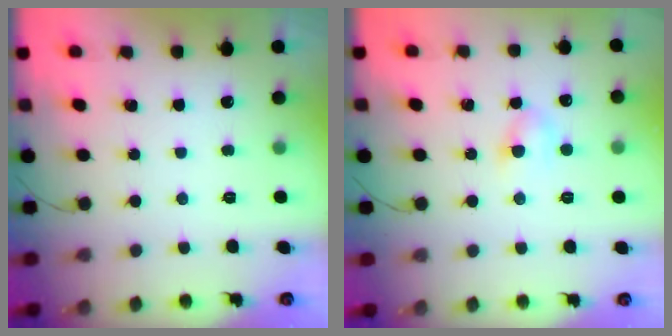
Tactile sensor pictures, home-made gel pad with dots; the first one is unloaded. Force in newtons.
{"total": 4.4, "press": 4.2, "slide": 1.4}